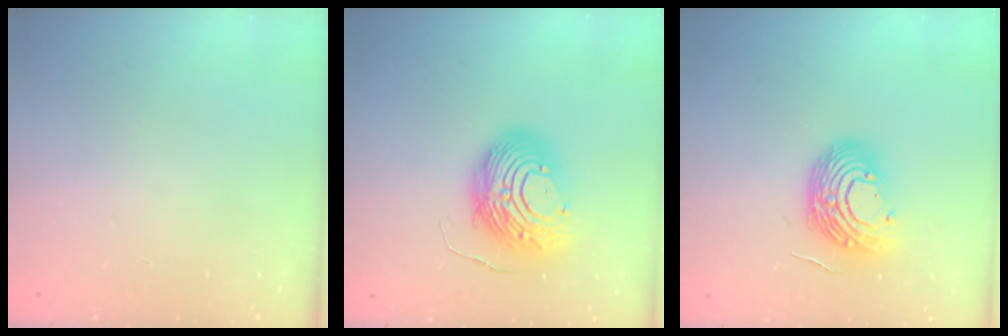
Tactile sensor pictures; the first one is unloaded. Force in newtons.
{"total": 13.3, "press": 13.2, "slide": 1.2}
{"total": 12.6, "press": 12.5, "slide": 1.7}